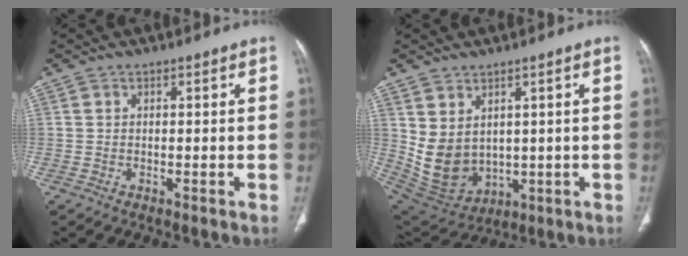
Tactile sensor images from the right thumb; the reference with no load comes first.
{"total": 10.6, "force": [2.1, 8.0, 6.7], "torque": [-0.111, -0.015, 0.078]}